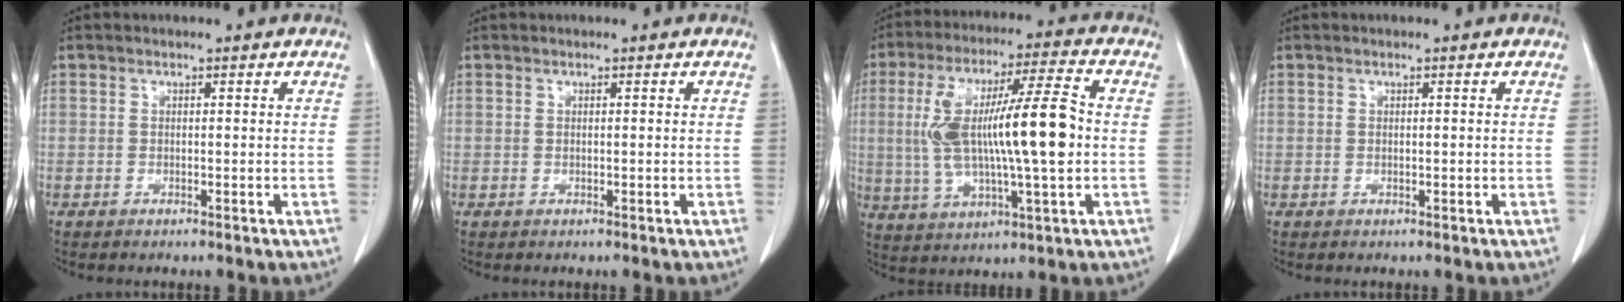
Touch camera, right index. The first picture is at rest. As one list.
[{"total": 0.0}, {"total": 17.5, "force": [0.2, 2.9, 17.3], "torque": [-0.329, 0.023, 0.007]}, {"total": 0.6, "force": [-0.1, 0.3, 0.5], "torque": [-0.014, -0.001, 0.000]}]